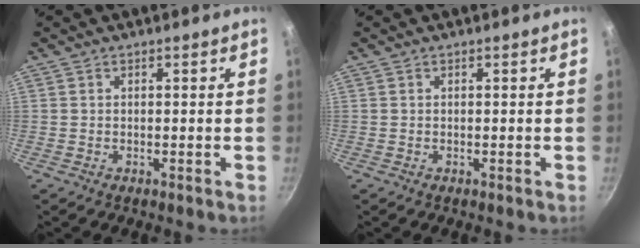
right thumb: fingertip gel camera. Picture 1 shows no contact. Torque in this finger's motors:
{"motor_torque": [-0.11, 0.11, -0.17, 0.11, 0.00]}